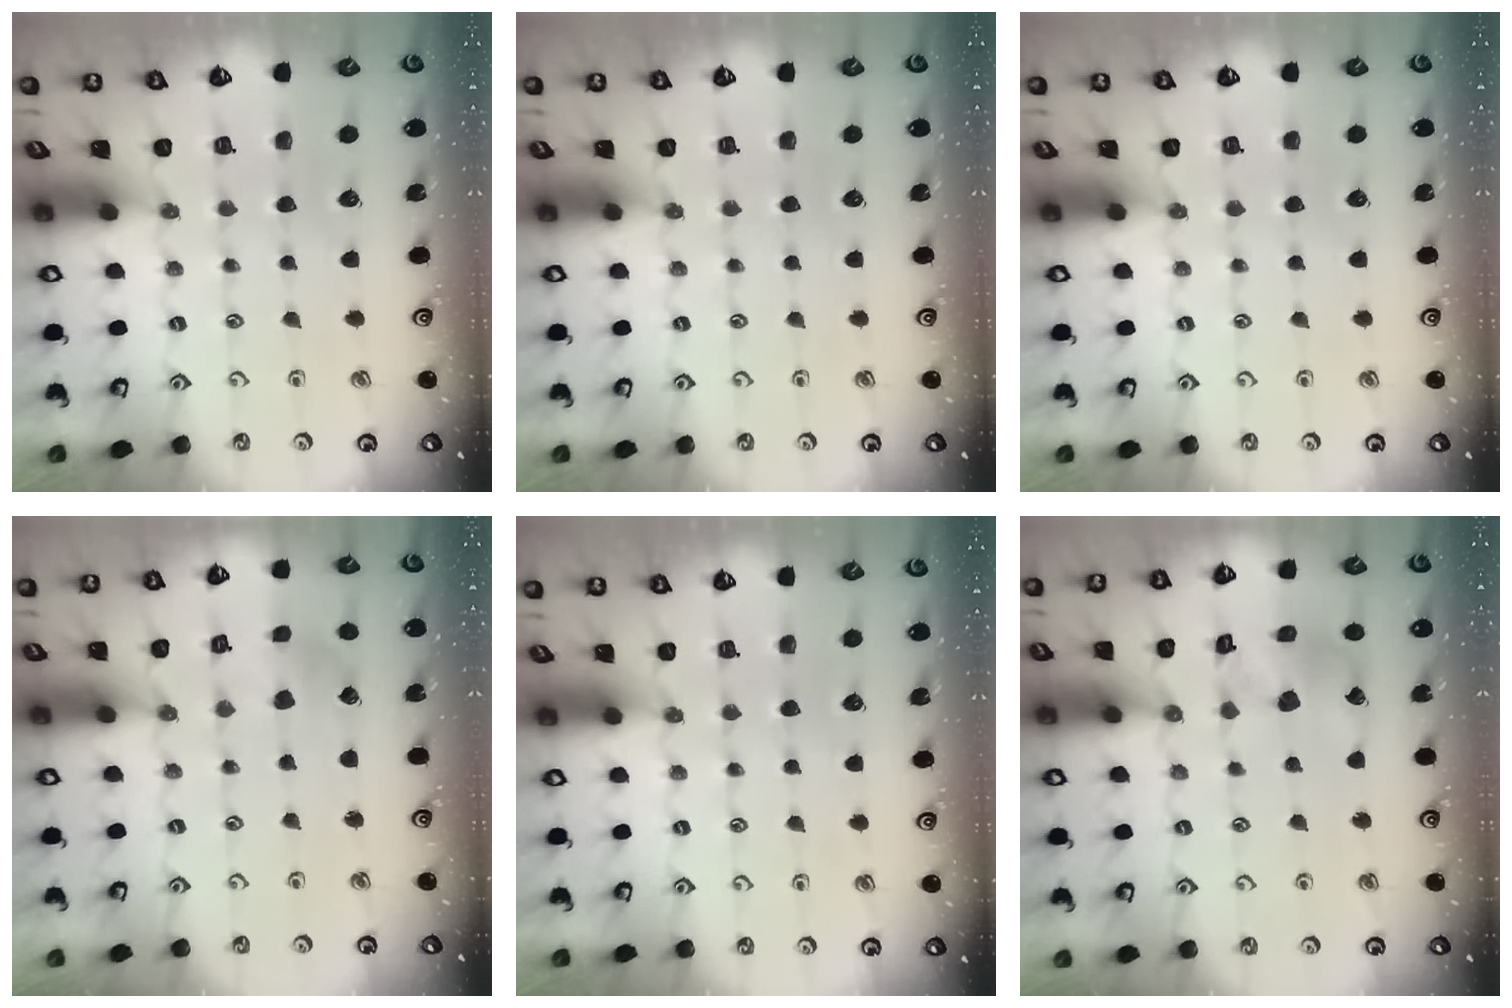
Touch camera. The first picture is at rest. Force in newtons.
{"total": 0.0}
{"total": 0.0}
{"total": 2.6, "press": 2.6, "slide": 0.3}
{"total": 0.0}
{"total": 10.8, "press": 10.7, "slide": 1.3}